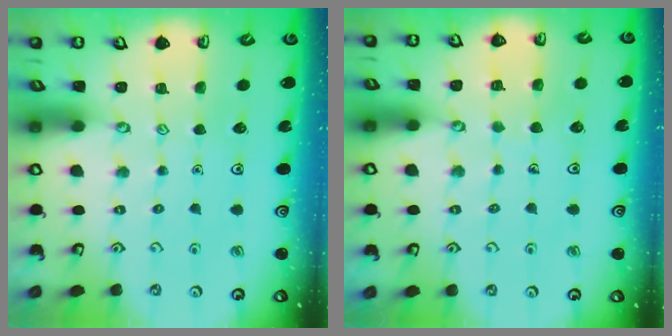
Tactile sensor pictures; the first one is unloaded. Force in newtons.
{"total": 4.0, "press": 4.0, "slide": 0.3}